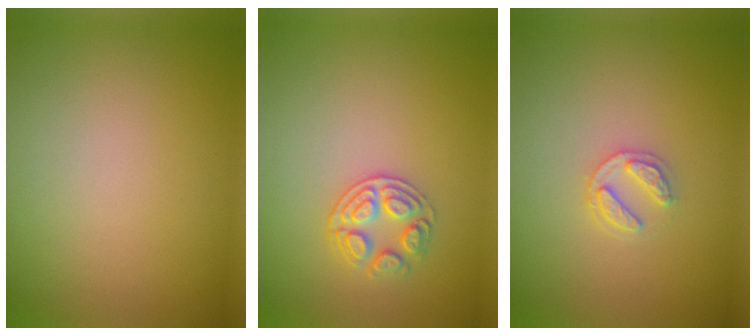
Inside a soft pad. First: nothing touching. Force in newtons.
{"total": 2.6, "press": 2.5, "slide": 0.8}
{"total": 2.0, "press": 2.0, "slide": 0.3}